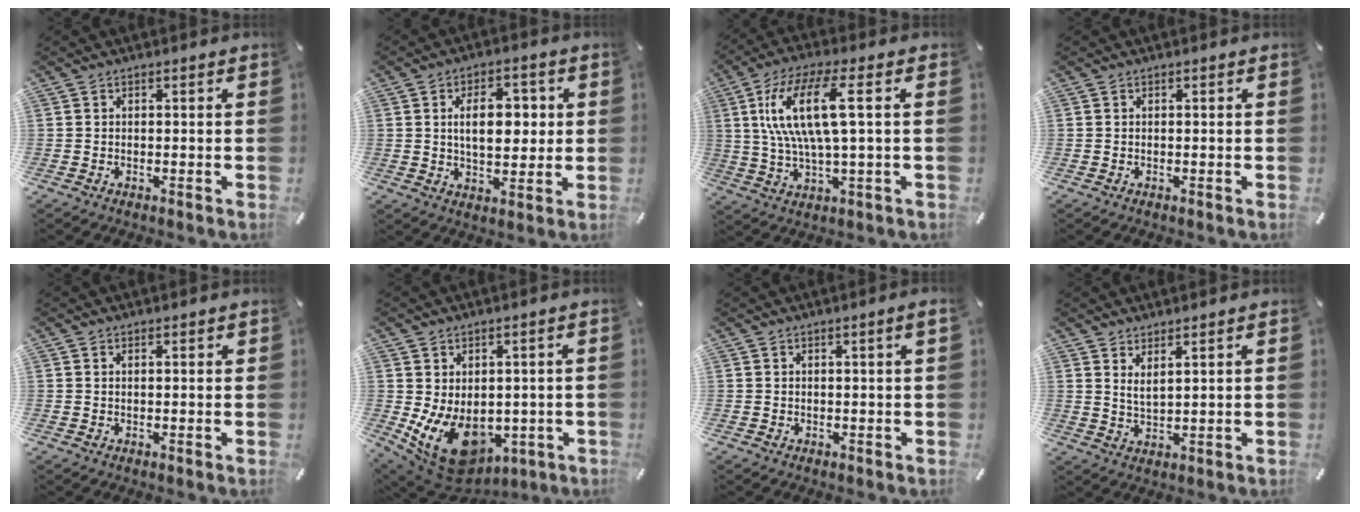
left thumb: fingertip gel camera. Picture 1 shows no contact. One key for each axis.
{"total": 10.2, "fx": 1.7, "fy": 6.3, "fz": 7.8, "tx": -0.126, "ty": 0.000, "tz": 0.022}
{"total": 15.1, "fx": 3.1, "fy": 4.1, "fz": 14.2, "tx": -0.297, "ty": -0.003, "tz": 0.044}
{"total": 0.0}
{"total": 0.7, "fx": 0.4, "fy": 0.1, "fz": 0.6, "tx": -0.011, "ty": 0.000, "tz": 0.008}
{"total": 13.5, "fx": -4.0, "fy": 9.8, "fz": 8.4, "tx": -0.128, "ty": 0.003, "tz": -0.062}
{"total": 1.9, "fx": 0.6, "fy": 0.1, "fz": 1.8, "tx": -0.033, "ty": 0.000, "tz": 0.009}
{"total": 3.2, "fx": 2.5, "fy": 0.5, "fz": 1.9, "tx": -0.043, "ty": -0.010, "tz": 0.046}